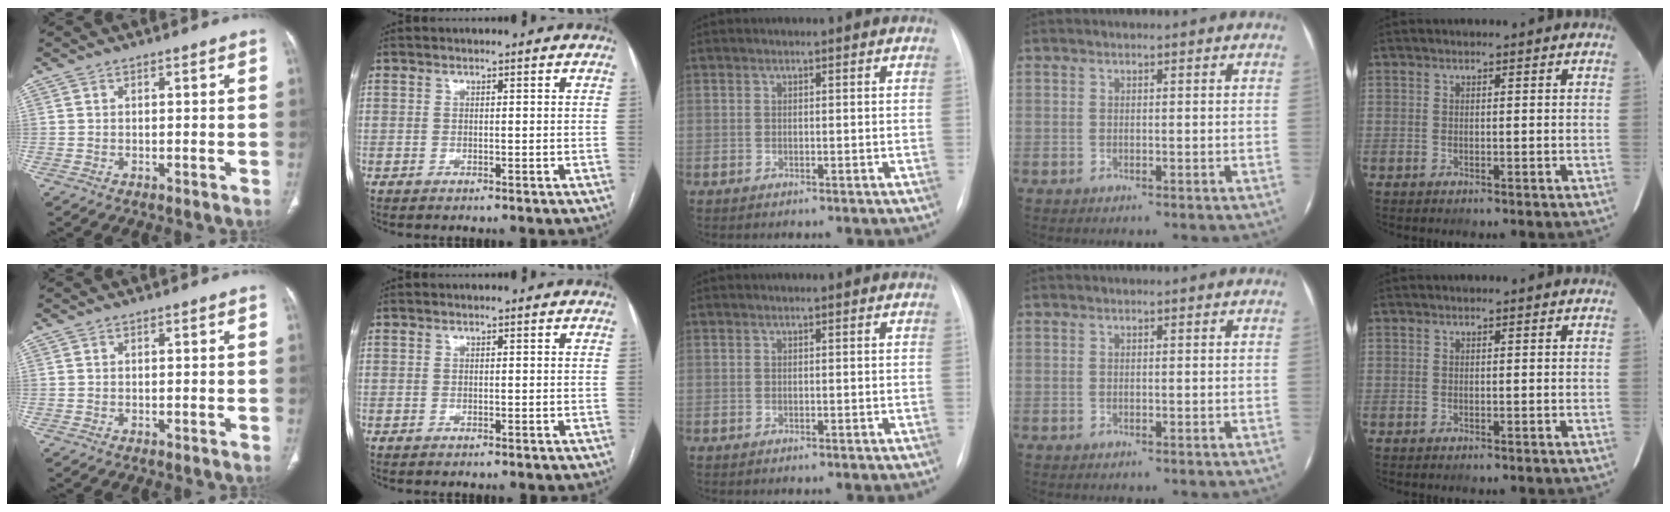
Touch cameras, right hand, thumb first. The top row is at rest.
{}